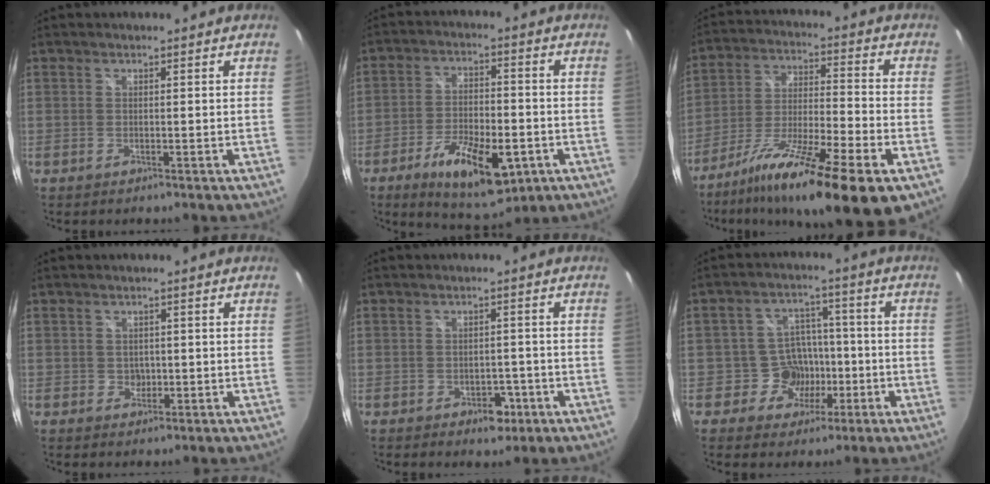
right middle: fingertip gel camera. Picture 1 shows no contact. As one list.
[{"total": 14.4, "force": [-6.8, 5.8, 11.3], "torque": [-0.213, -0.018, -0.102]}, {"total": 19.4, "force": [-12.1, 2.2, 15.0], "torque": [-0.266, -0.033, -0.209]}, {"total": 1.7, "force": [-0.2, 1.7, 0.4], "torque": [-0.001, -0.002, -0.001]}, {"total": 3.8, "force": [-2.0, 2.7, 1.9], "torque": [-0.034, 0.001, -0.018]}, {"total": 7.8, "force": [-2.7, 7.2, 1.2], "torque": [-0.032, 0.033, -0.035]}]